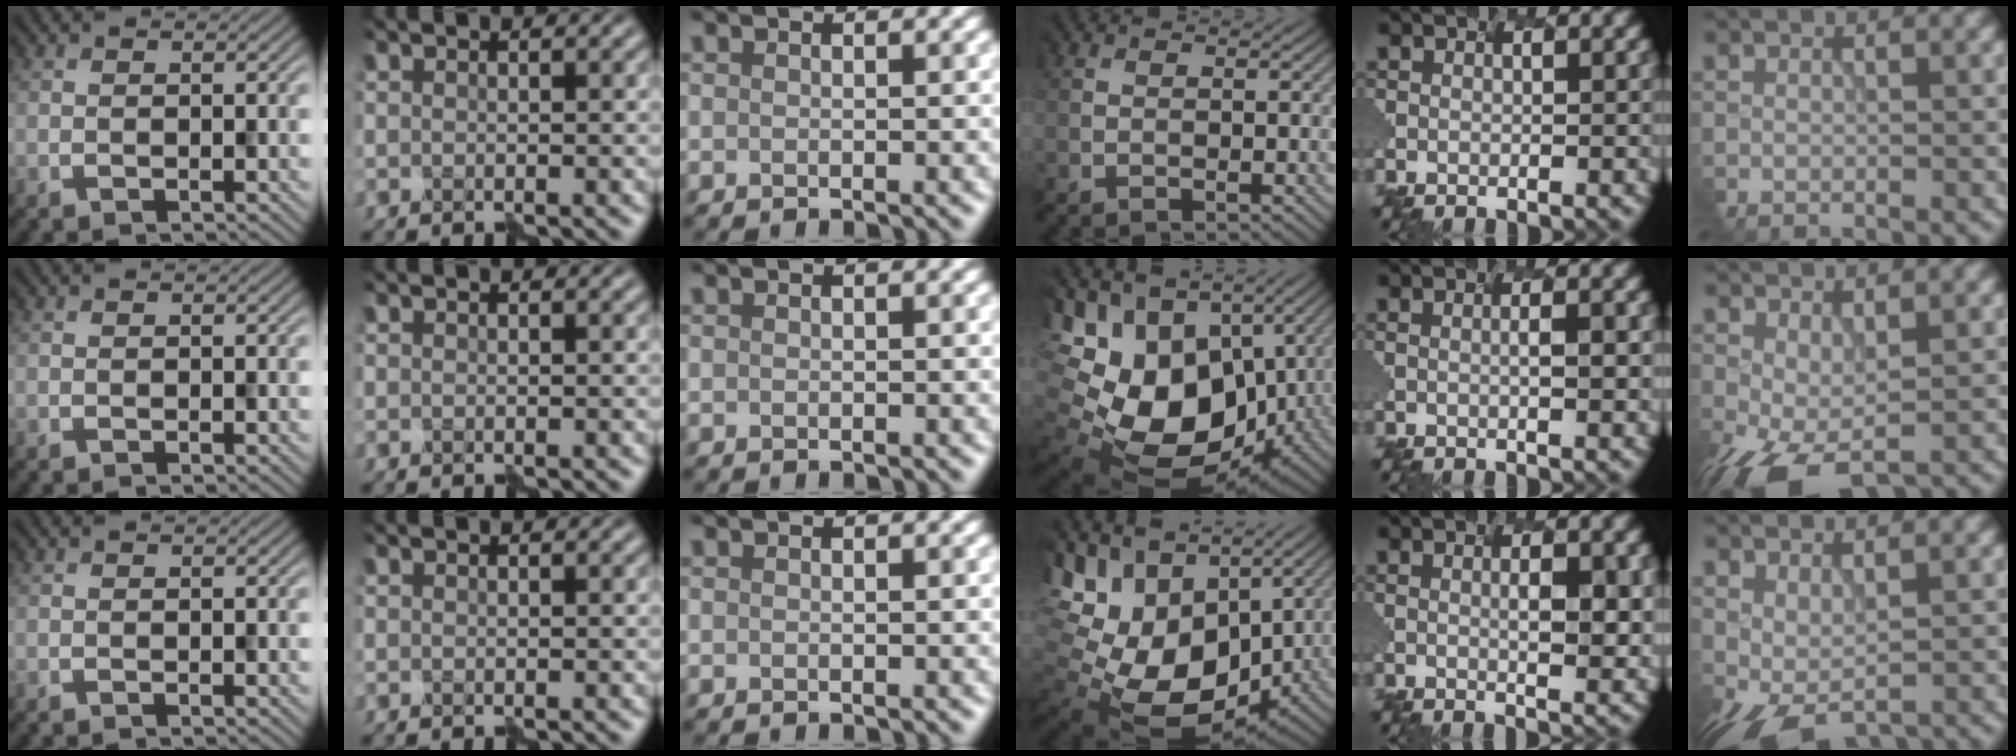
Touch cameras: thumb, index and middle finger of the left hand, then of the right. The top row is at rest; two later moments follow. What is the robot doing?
{"motion": "disassemble", "object": "velcro strap"}